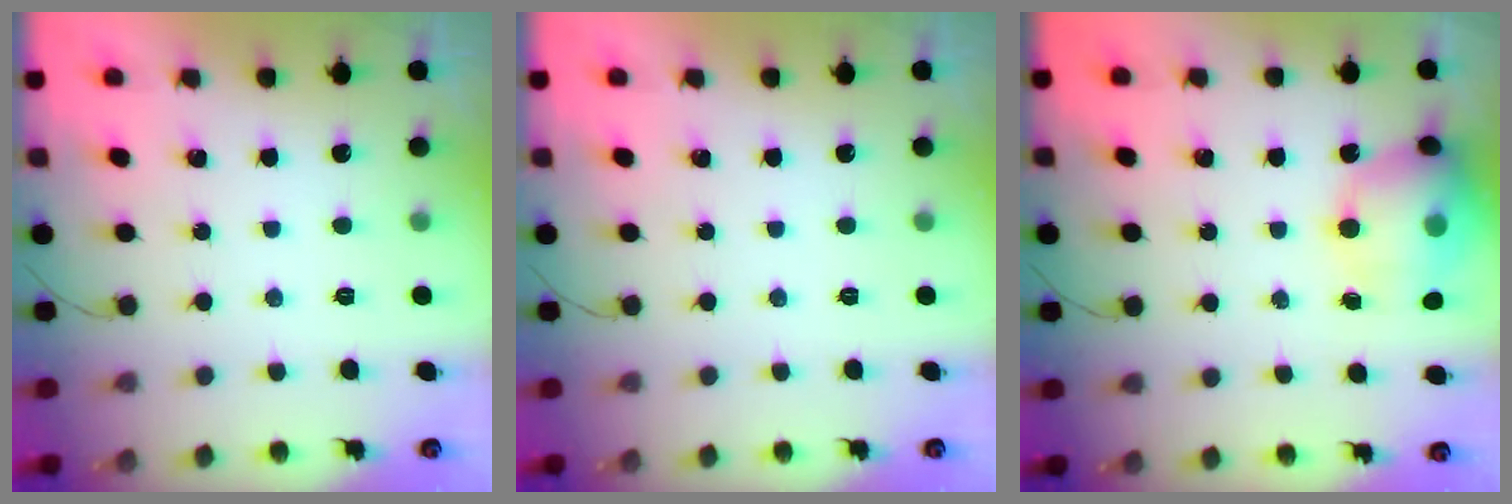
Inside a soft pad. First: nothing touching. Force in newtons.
{"total": 0.0}
{"total": 16.7, "press": 16.4, "slide": 3.1}